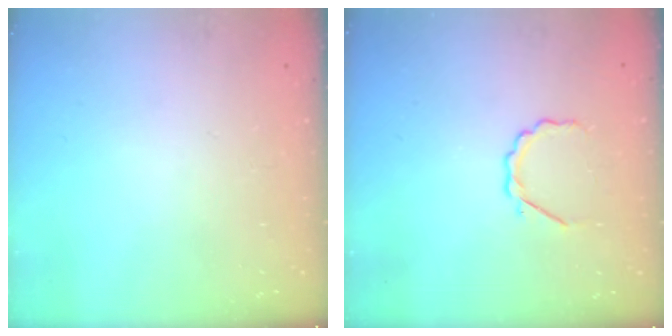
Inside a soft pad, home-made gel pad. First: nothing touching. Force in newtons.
{"total": 3.6, "press": 3.4, "slide": 1.2}